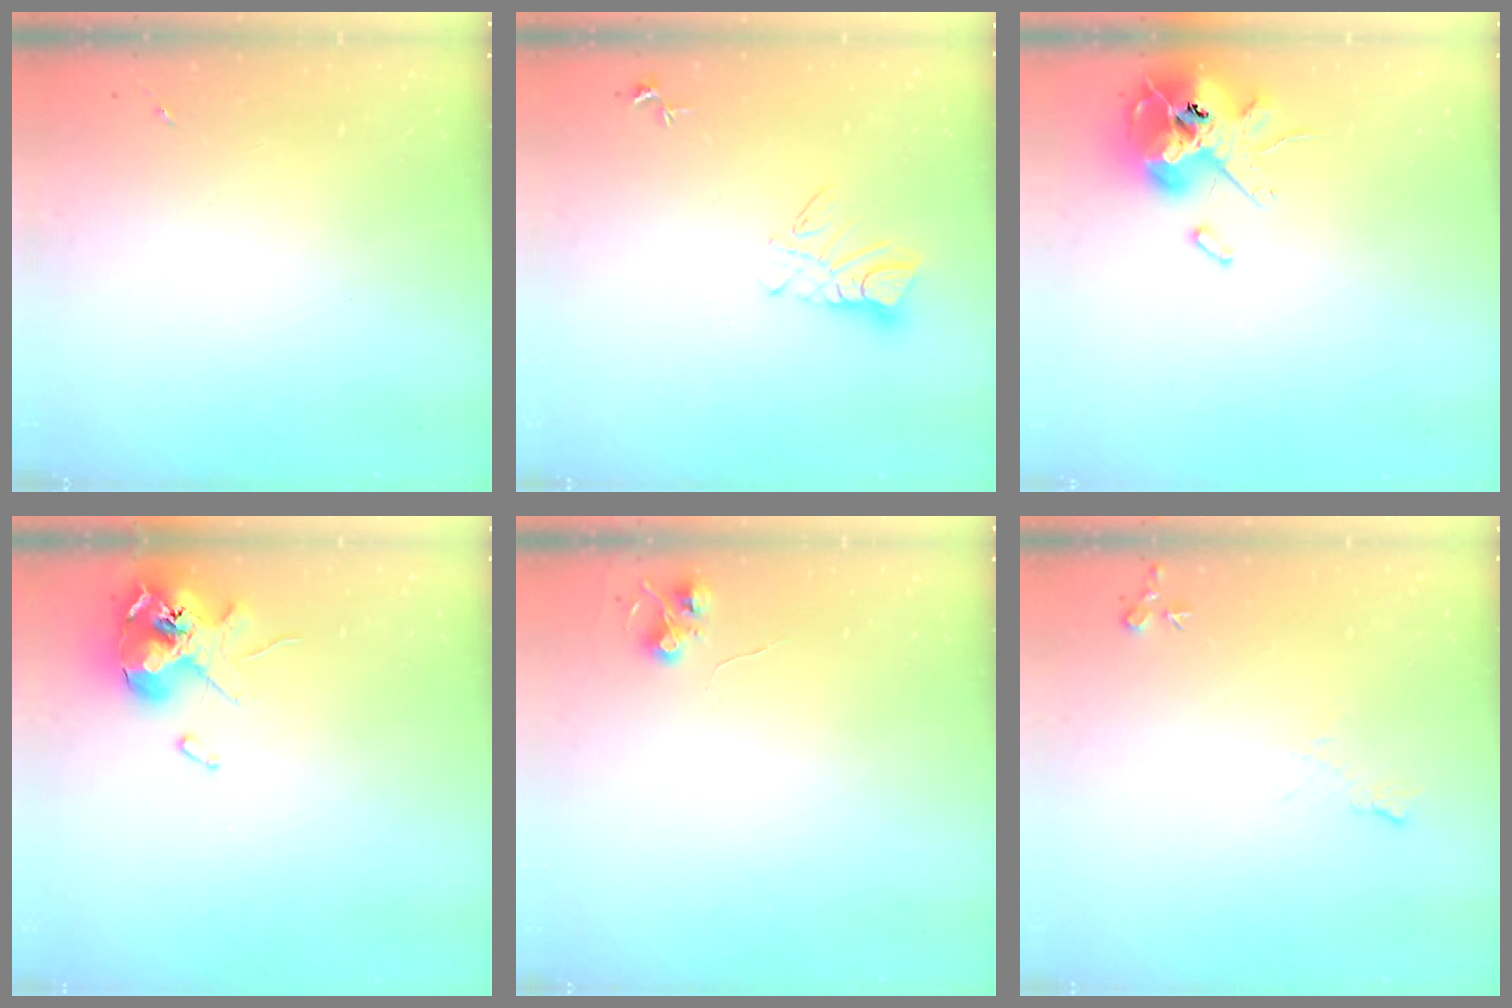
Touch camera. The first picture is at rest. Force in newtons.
{"total": 8.0, "press": 8.0, "slide": 0.7}
{"total": 13.9, "press": 13.7, "slide": 2.3}
{"total": 12.4, "press": 12.3, "slide": 1.8}
{"total": 5.5, "press": 5.5, "slide": 0.5}
{"total": 6.9, "press": 6.8, "slide": 1.0}